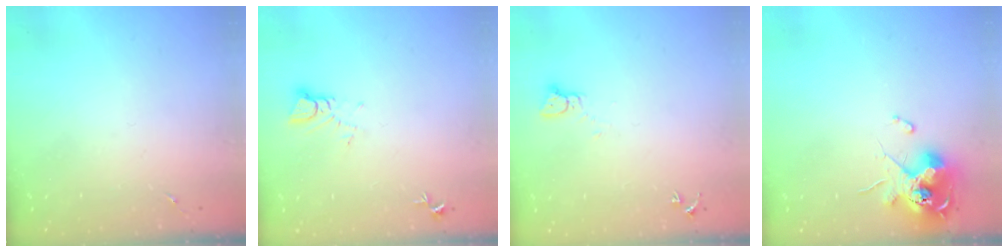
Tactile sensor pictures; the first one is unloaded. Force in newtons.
{"total": 3.7, "press": 3.7, "slide": 0.3}
{"total": 2.2, "press": 2.2, "slide": 0.2}
{"total": 12.4, "press": 12.3, "slide": 1.1}